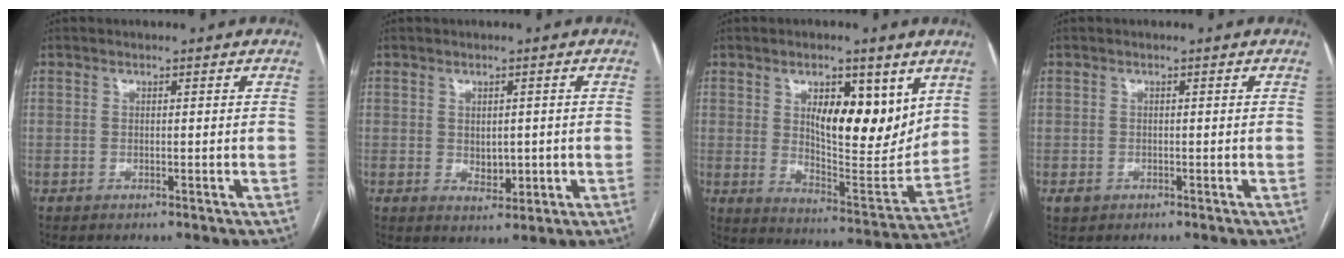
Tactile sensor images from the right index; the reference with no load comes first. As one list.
[{"total": 3.4, "force": [-0.1, 2.1, 2.6], "torque": [-0.037, -0.003, 0.008]}, {"total": 14.1, "force": [5.7, 5.4, 11.8], "torque": [-0.169, -0.009, 0.102]}, {"total": 1.2, "force": [-0.5, 1.1, 0.3], "torque": [-0.006, 0.003, -0.001]}]